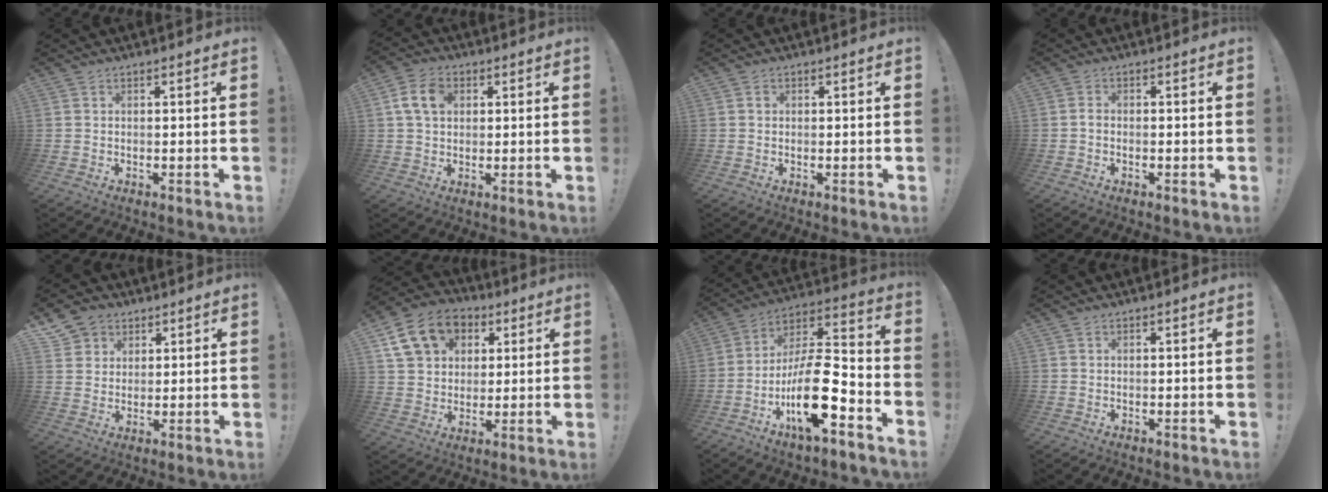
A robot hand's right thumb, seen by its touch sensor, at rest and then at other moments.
{"total": 8.6, "force": [2.4, 6.1, 5.5], "torque": [-0.093, 0.010, 0.046]}
{"total": 0.9, "force": [0.0, 0.8, 0.3], "torque": [0.004, 0.001, -0.002]}
{"total": 1.1, "force": [-0.8, 0.5, 0.6], "torque": [-0.014, 0.006, -0.014]}
{"total": 6.7, "force": [3.8, 5.4, 1.1], "torque": [-0.014, -0.025, 0.076]}
{"total": 16.0, "force": [6.8, 12.2, 7.8], "torque": [-0.105, -0.021, 0.133]}
{"total": 20.3, "force": [-8.3, 7.0, 17.2], "torque": [-0.315, 0.044, -0.133]}
{"total": 0.0}